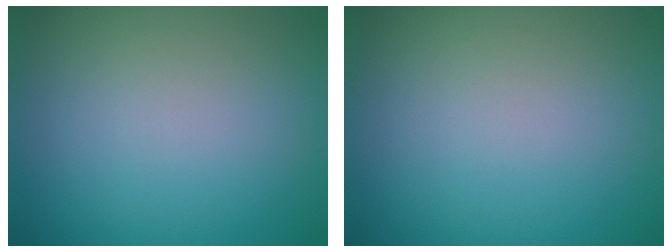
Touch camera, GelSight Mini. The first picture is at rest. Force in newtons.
{"total": 0.0}